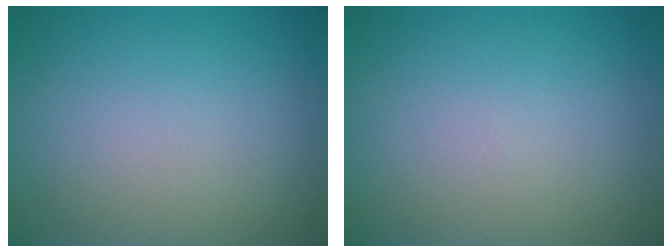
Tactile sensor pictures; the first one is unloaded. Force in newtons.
{"total": 0.0}